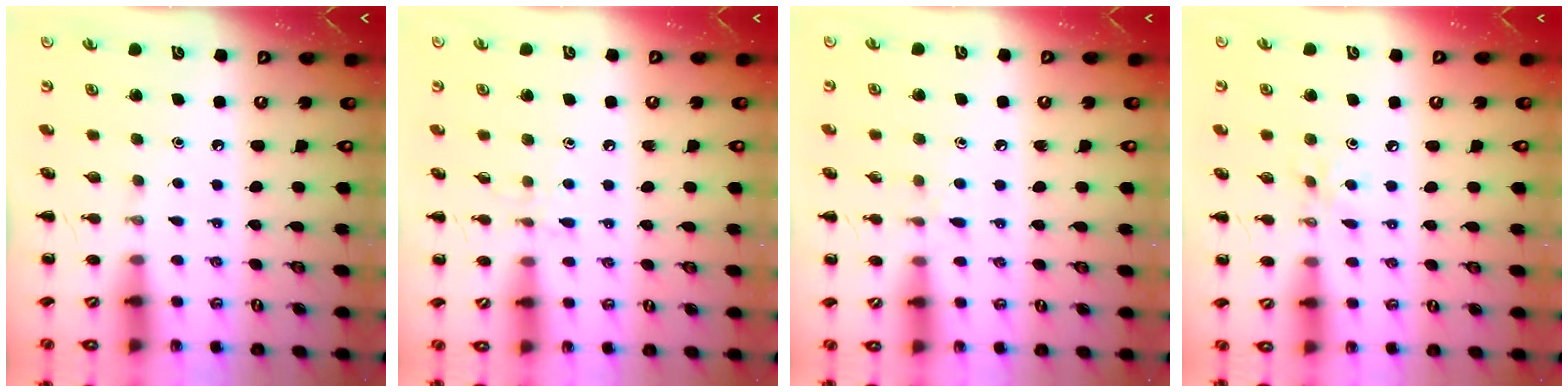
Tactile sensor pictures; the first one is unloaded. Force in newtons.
{"total": 4.7, "press": 4.4, "slide": 1.5}
{"total": 5.5, "press": 5.1, "slide": 2.0}
{"total": 3.5, "press": 3.4, "slide": 0.9}